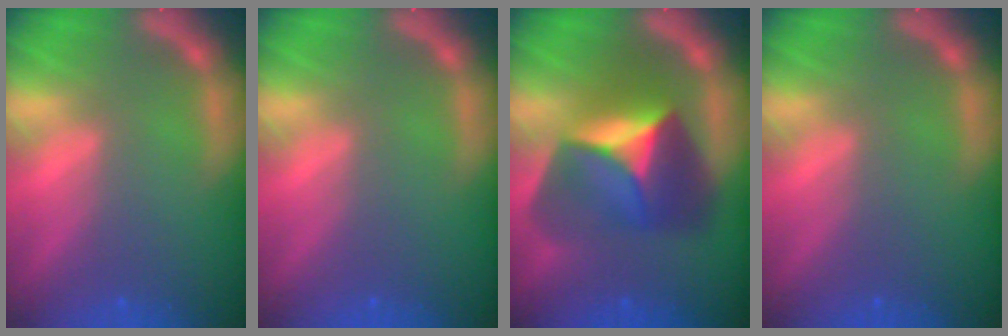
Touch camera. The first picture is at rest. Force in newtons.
{"total": 0.0}
{"total": 9.0}
{"total": 0.0}